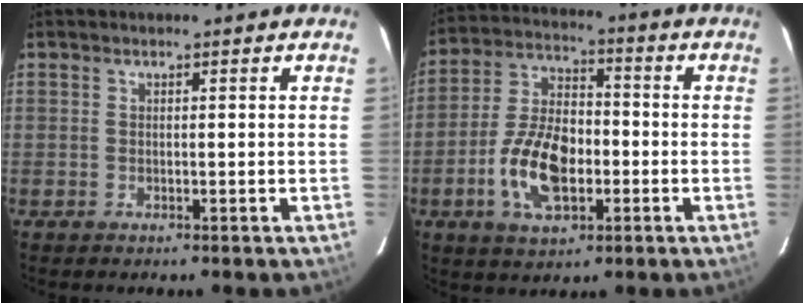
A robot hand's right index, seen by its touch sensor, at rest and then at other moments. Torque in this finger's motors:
{"motor_torque": [0.38, -0.10, 0.29, 0.17]}